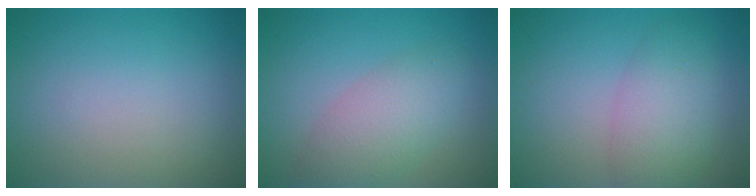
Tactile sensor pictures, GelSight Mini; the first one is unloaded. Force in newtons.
{"total": 4.4, "press": 4.4, "slide": 0.2}
{"total": 4.5, "press": 4.5, "slide": 0.1}